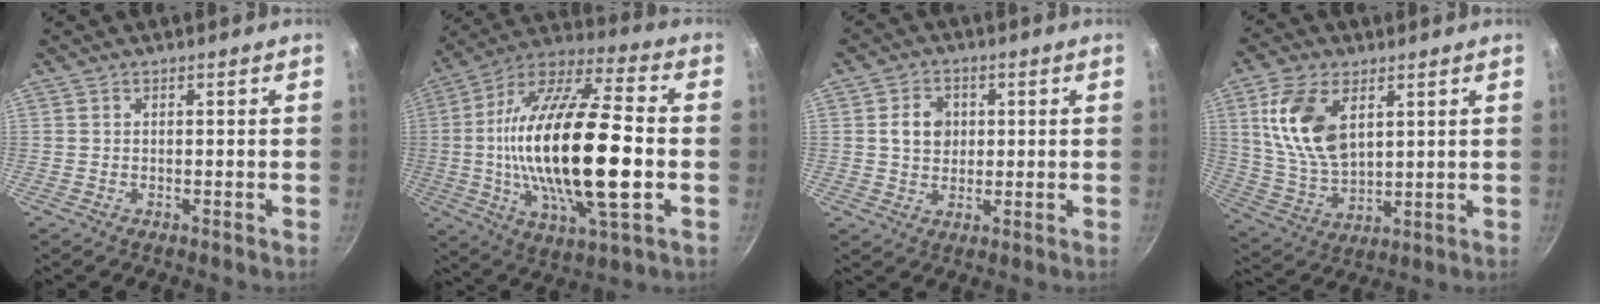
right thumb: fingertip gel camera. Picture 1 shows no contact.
{"total": 28.2, "force": [-2.0, 9.9, 26.3], "torque": [-0.489, 0.016, -0.044]}
{"total": 5.7, "force": [0.9, 4.8, 3.0], "torque": [-0.027, 0.003, 0.011]}
{"total": 13.7, "force": [4.7, 7.7, 10.3], "torque": [-0.190, -0.021, 0.100]}